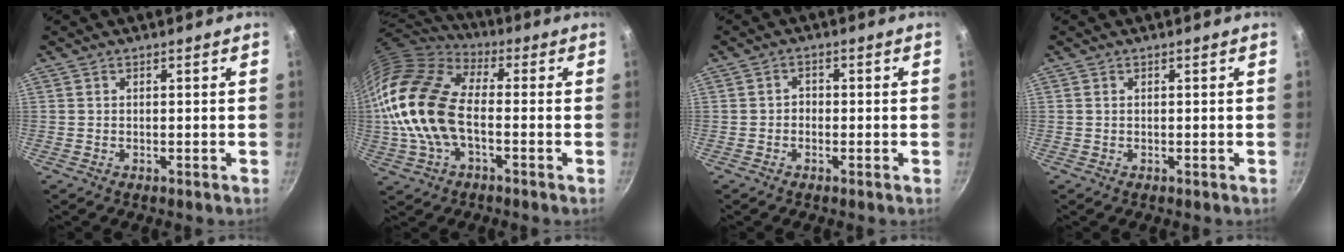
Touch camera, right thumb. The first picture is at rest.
{"total": 18.7, "force": [-1.5, 10.8, 15.2], "torque": [-0.285, 0.026, -0.041]}
{"total": 1.6, "force": [-0.6, 1.3, 0.7], "torque": [-0.005, 0.010, -0.014]}
{"total": 0.0}